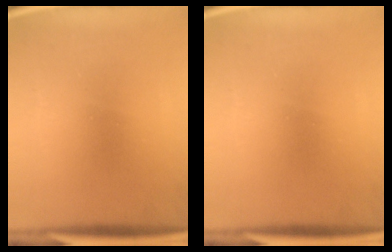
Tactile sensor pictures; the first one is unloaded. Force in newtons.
{"total": 0.0}